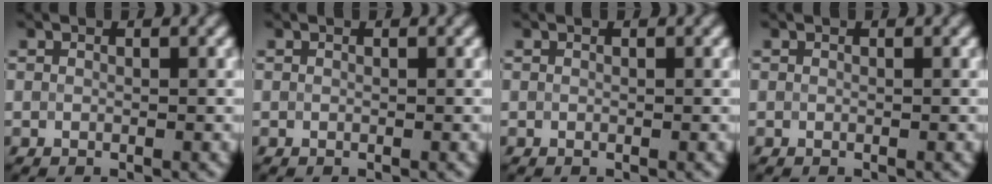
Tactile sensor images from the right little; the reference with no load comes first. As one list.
[{"total": 0.0}, {"total": 0.0}, {"total": 0.0}]